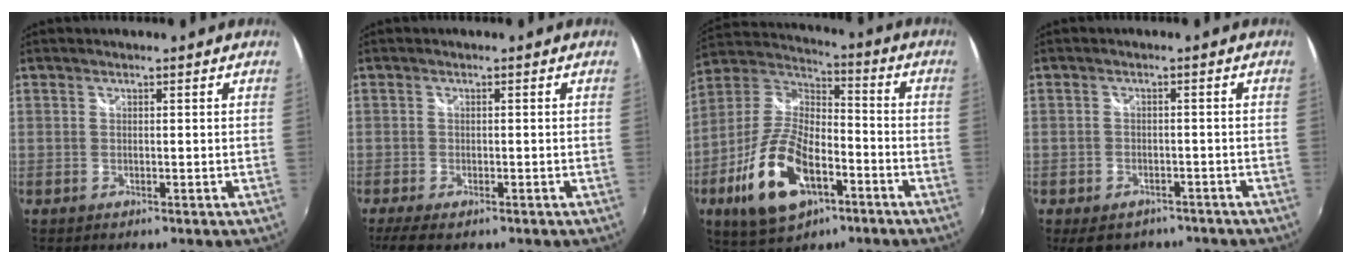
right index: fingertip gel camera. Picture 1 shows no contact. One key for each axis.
{"total": 5.4, "fx": -3.9, "fy": 1.8, "fz": 3.3, "tx": -0.078, "ty": -0.023, "tz": -0.067}
{"total": 18.9, "fx": -7.8, "fy": 9.6, "fz": 14.3, "tx": -0.305, "ty": -0.017, "tz": -0.135}
{"total": 7.8, "fx": -5.8, "fy": 4.4, "fz": 2.9, "tx": -0.065, "ty": -0.006, "tz": -0.075}